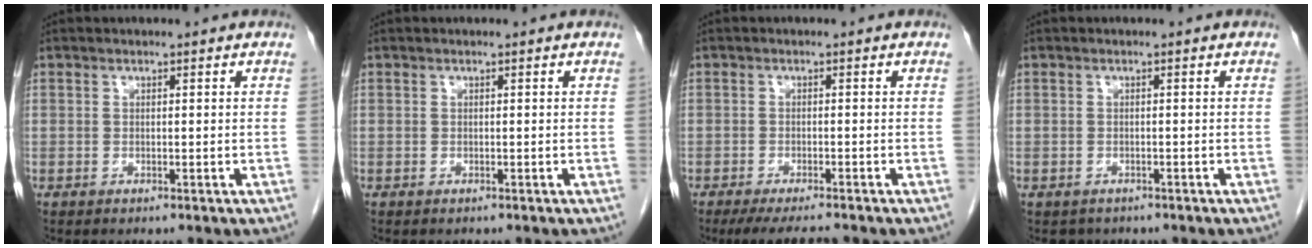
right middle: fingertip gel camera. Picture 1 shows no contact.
{"total": 0.0}
{"total": 5.8, "force": [-5.1, 0.4, 2.7], "torque": [-0.038, -0.015, -0.083]}
{"total": 1.9, "force": [-1.4, 1.2, 0.1], "torque": [-0.007, 0.002, -0.019]}